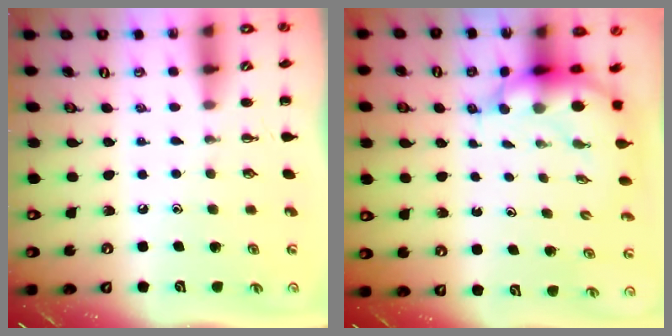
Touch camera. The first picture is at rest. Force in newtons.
{"total": 5.9, "press": 5.8, "slide": 1.1}